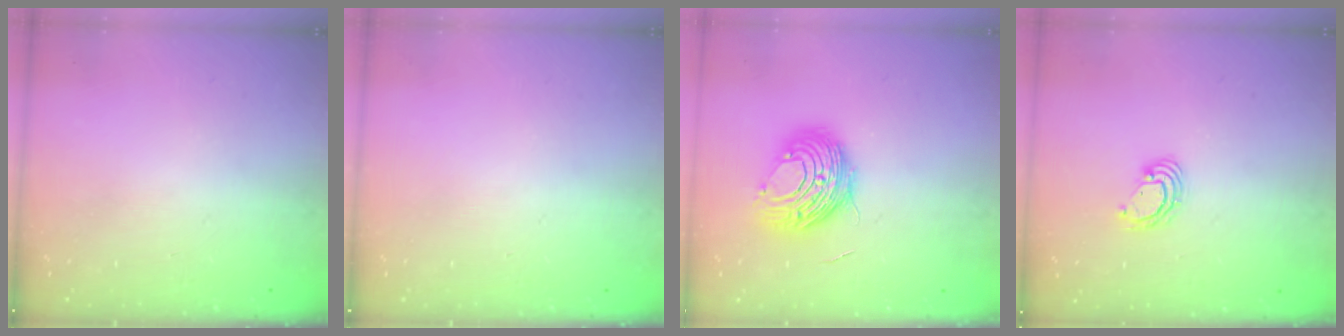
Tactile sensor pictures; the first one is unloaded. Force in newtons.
{"total": 0.0}
{"total": 11.0, "press": 11.0, "slide": 0.6}
{"total": 3.8, "press": 3.8, "slide": 0.1}